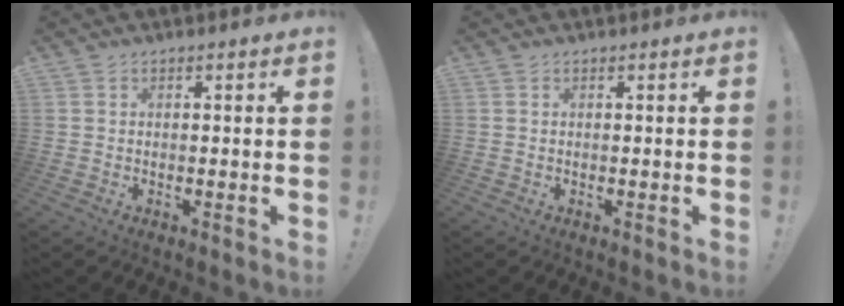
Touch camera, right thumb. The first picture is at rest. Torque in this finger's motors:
{"motor_torque": [0.00, 0.00, 0.06, 0.00, 0.00]}